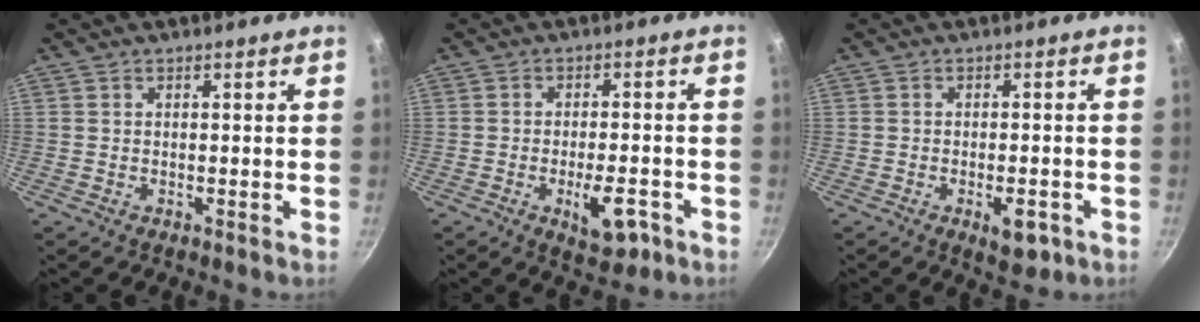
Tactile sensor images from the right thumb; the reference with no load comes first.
{"total": 7.7, "force": [-3.2, 3.4, 6.1], "torque": [-0.066, 0.014, -0.040]}
{"total": 5.2, "force": [-2.2, 2.5, 4.1], "torque": [-0.043, 0.014, -0.024]}